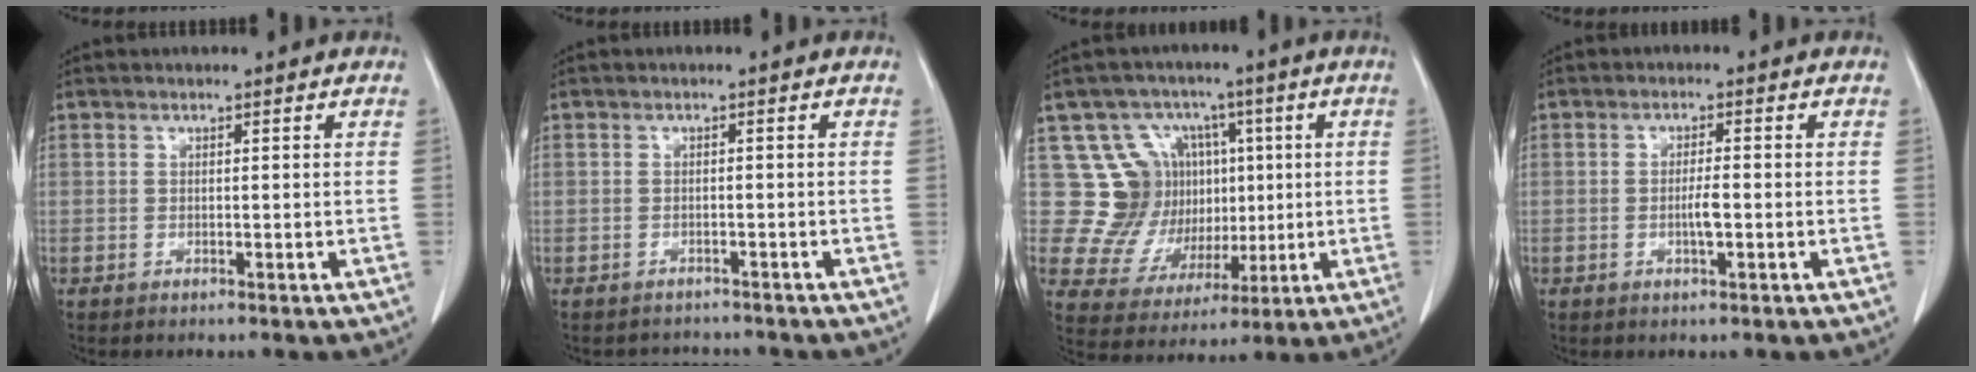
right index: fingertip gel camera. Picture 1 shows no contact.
{"total": 2.7, "force": [-2.4, 1.1, -0.4], "torque": [0.005, 0.002, -0.034]}
{"total": 11.9, "force": [2.9, 11.1, 3.4], "torque": [-0.049, 0.047, 0.068]}
{"total": 2.7, "force": [-0.5, 0.4, 2.6], "torque": [-0.051, -0.001, -0.008]}